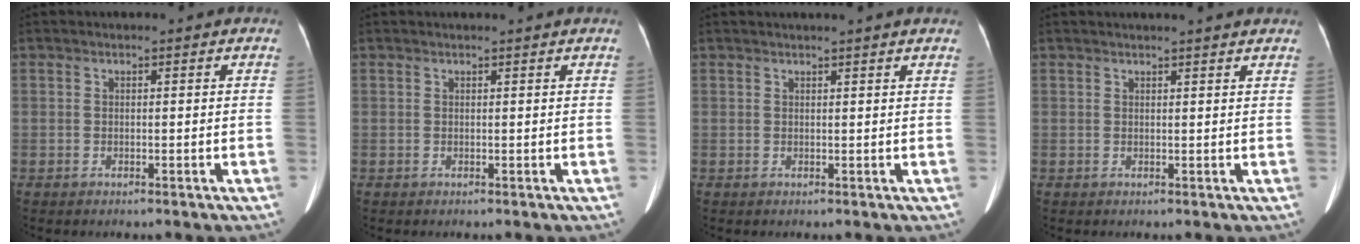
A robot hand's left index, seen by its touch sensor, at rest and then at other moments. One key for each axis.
{"total": 1.7, "fx": 1.6, "fy": -0.3, "fz": 0.5, "tx": -0.013, "ty": 0.009, "tz": 0.022}
{"total": 3.8, "fx": 3.4, "fy": -0.5, "fz": 1.7, "tx": -0.025, "ty": 0.018, "tz": 0.036}
{"total": 5.8, "fx": 5.3, "fy": 0.0, "fz": 2.3, "tx": -0.035, "ty": 0.017, "tz": 0.053}